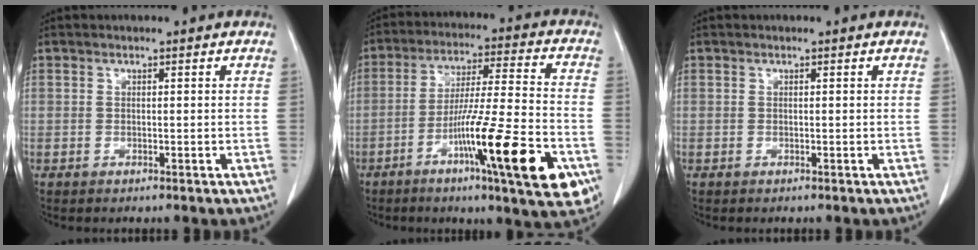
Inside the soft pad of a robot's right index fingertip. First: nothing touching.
{"total": 20.1, "force": [-8.1, 0.6, 18.4], "torque": [-0.258, -0.021, -0.126]}
{"total": 0.0}